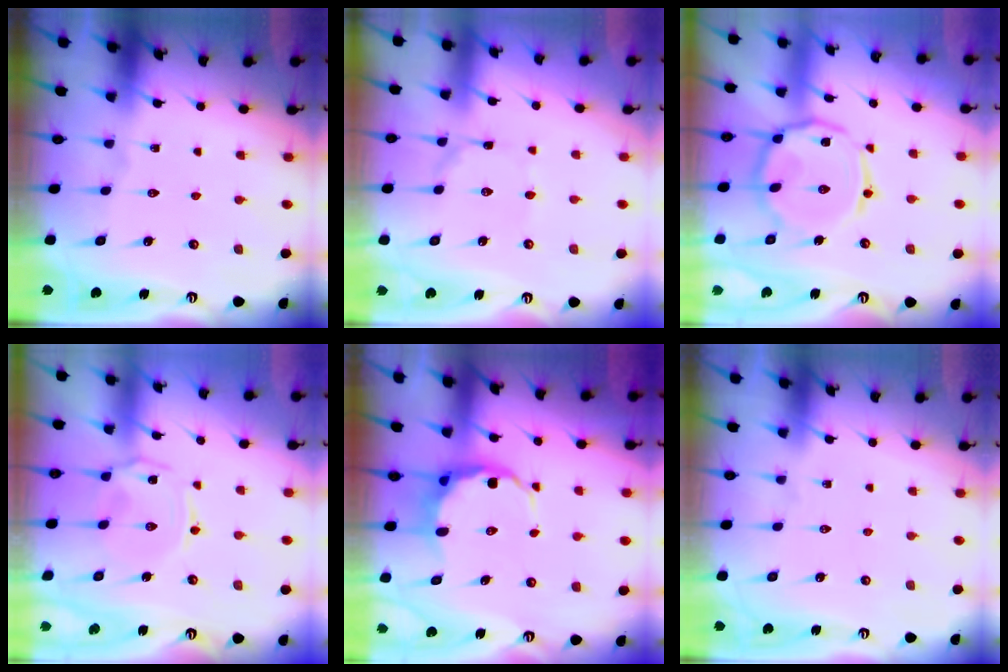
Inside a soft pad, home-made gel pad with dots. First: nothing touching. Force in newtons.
{"total": 0.9, "press": 0.9, "slide": 0.1}
{"total": 13.7, "press": 13.7, "slide": 1.1}
{"total": 1.5, "press": 1.4, "slide": 0.5}
{"total": 7.1, "press": 6.9, "slide": 1.6}
{"total": 0.0}